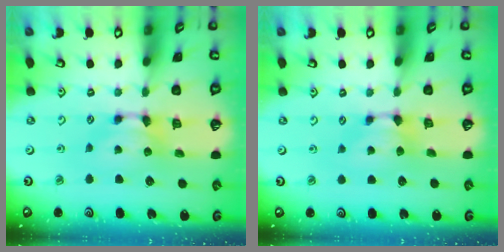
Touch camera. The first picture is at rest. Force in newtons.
{"total": 0.7, "press": 0.4, "slide": 0.6}